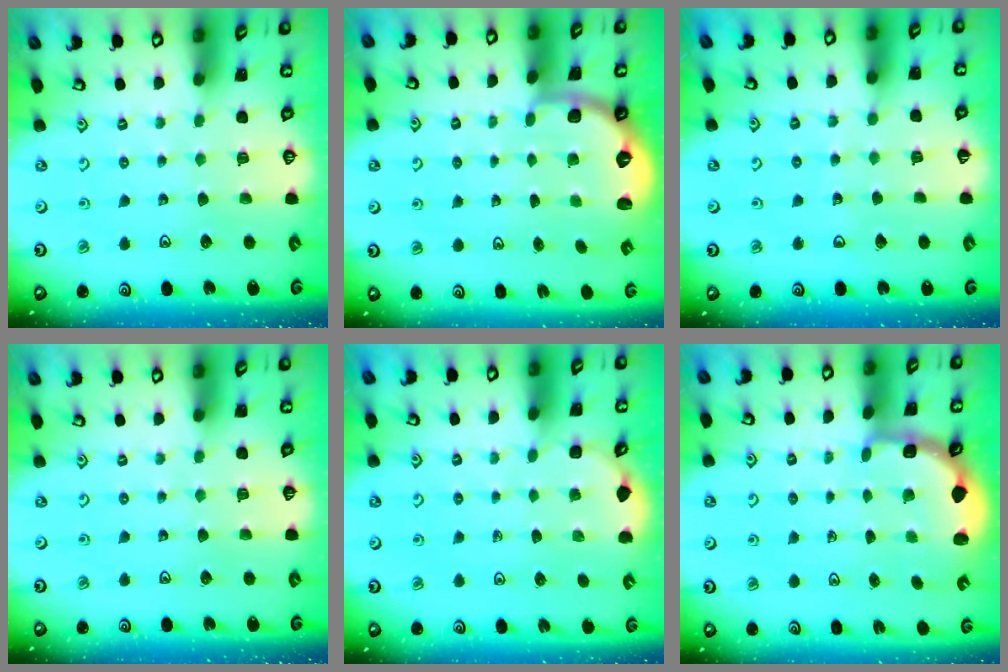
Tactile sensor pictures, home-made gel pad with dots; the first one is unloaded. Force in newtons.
{"total": 2.8, "press": 2.0, "slide": 2.0}
{"total": 4.2, "press": 4.1, "slide": 0.5}
{"total": 0.0}
{"total": 2.1, "press": 1.8, "slide": 1.1}
{"total": 2.7, "press": 2.1, "slide": 1.7}